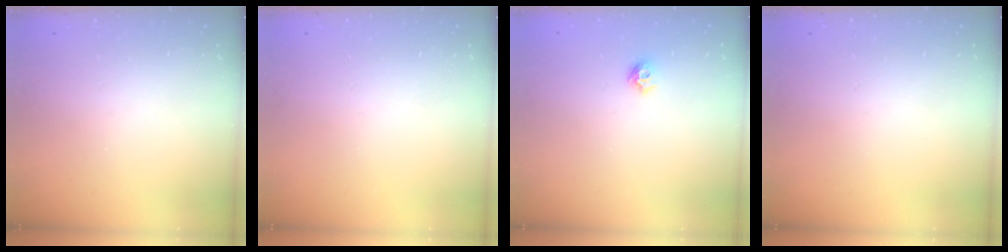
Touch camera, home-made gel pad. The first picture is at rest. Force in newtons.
{"total": 0.0}
{"total": 5.9, "press": 5.8, "slide": 1.0}
{"total": 0.0}